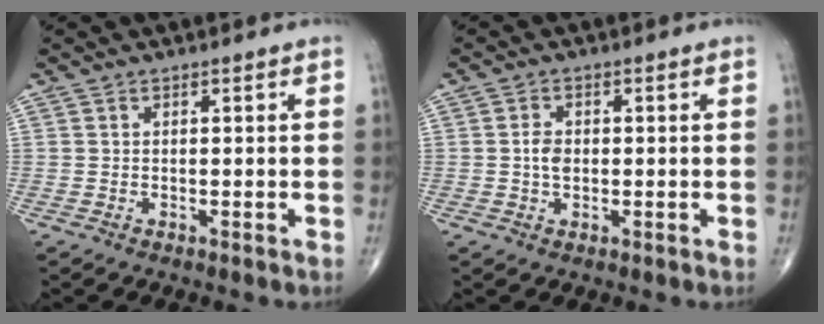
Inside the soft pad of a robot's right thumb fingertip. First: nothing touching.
{"total": 2.9, "force": [0.0, 2.0, 2.1], "torque": [-0.035, 0.003, -0.001]}